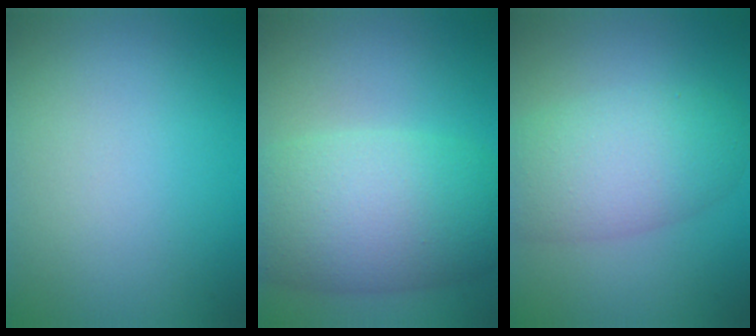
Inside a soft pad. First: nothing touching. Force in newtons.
{"total": 9.8, "press": 9.8, "slide": 0.3}
{"total": 6.6, "press": 6.6, "slide": 0.3}